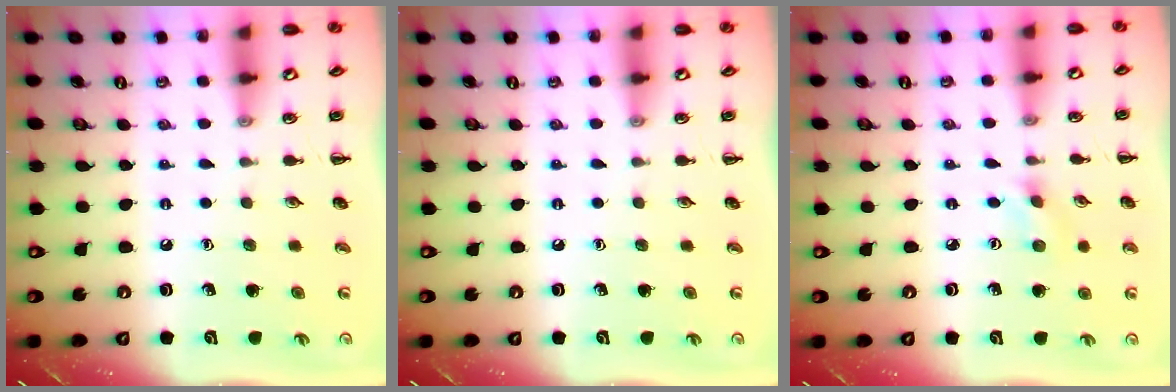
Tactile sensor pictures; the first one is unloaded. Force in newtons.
{"total": 0.0}
{"total": 1.4, "press": 1.3, "slide": 0.4}